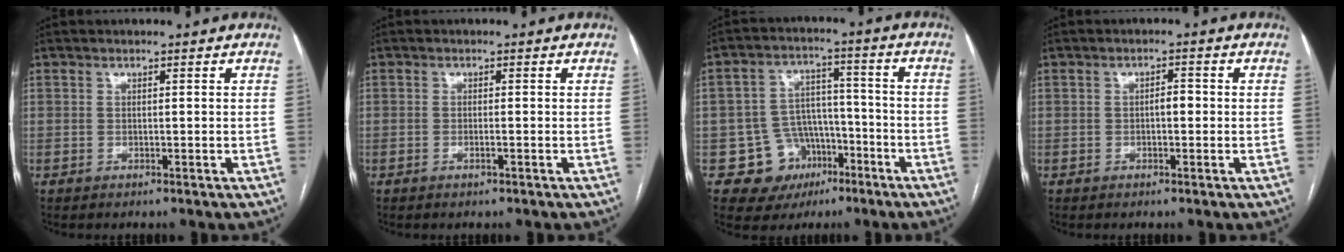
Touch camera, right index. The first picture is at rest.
{"total": 0.7, "force": [-0.3, 0.0, 0.6], "torque": [-0.013, 0.001, -0.002]}
{"total": 9.5, "force": [-4.2, 8.3, 1.7], "torque": [-0.015, 0.035, -0.054]}
{"total": 1.8, "force": [-0.2, 0.8, 1.6], "torque": [-0.021, 0.005, -0.005]}